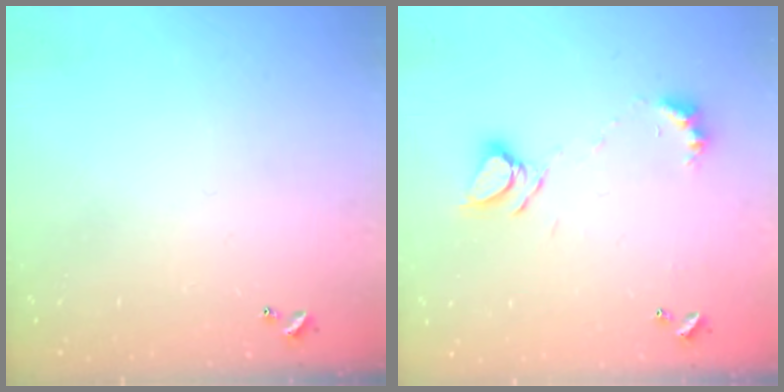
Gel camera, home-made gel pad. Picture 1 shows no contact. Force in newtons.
{"total": 7.0, "press": 7.0, "slide": 0.8}